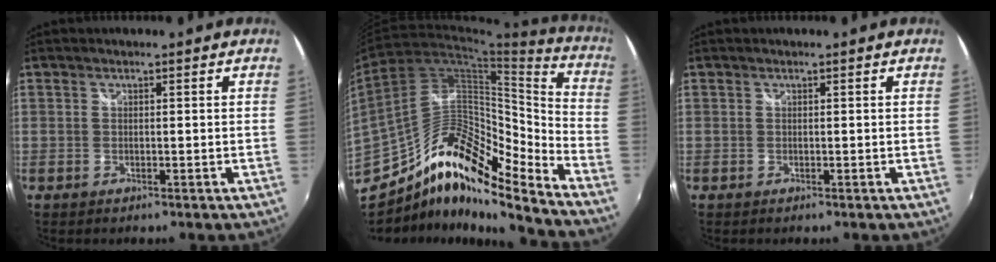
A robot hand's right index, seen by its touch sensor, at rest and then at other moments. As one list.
[{"total": 16.6, "force": [-12.9, 5.0, 9.2], "torque": [-0.167, 0.021, -0.246]}, {"total": 0.0}]